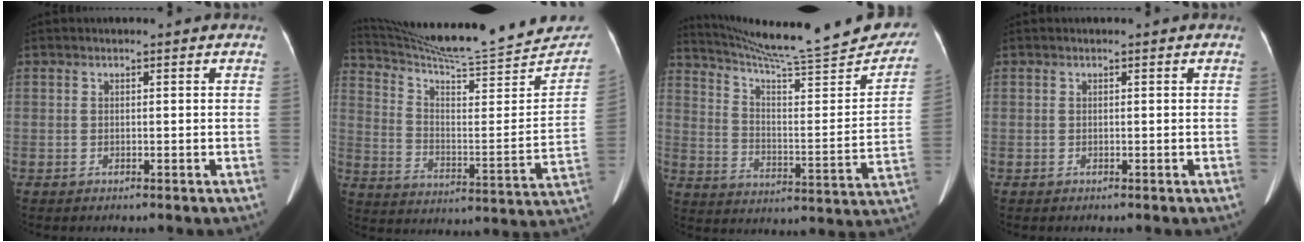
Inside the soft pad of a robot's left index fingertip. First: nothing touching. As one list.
[{"total": 24.6, "force": [23.1, 1.3, 8.3], "torque": [-0.132, -0.073, 0.324]}, {"total": 26.9, "force": [24.4, 2.0, 11.3], "torque": [-0.173, -0.069, 0.323]}, {"total": 0.0}]